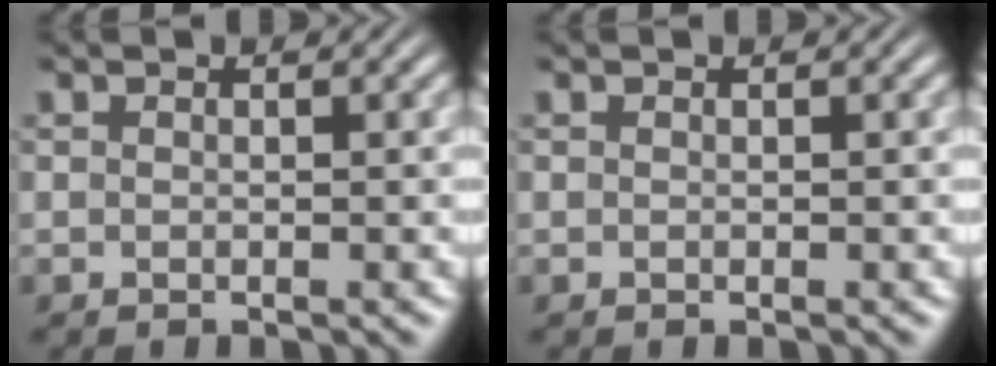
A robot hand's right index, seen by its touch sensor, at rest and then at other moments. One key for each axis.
{"total": 0.0}